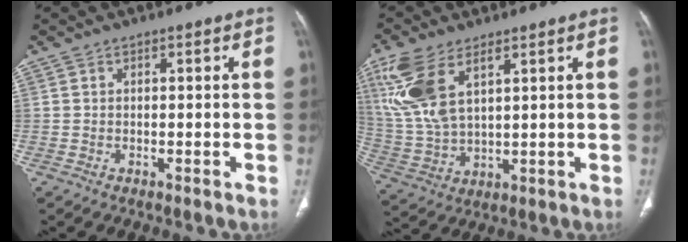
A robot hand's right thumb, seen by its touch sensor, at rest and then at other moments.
{"total": 13.5, "force": [6.2, 6.4, 10.1], "torque": [-0.233, -0.012, 0.138]}